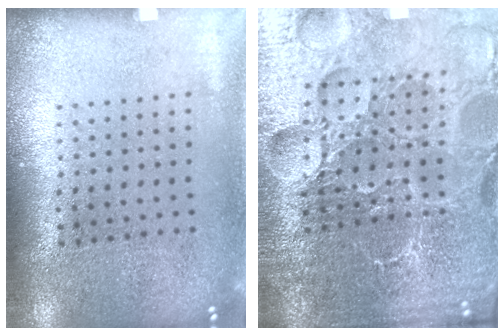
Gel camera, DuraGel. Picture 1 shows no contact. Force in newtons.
{"total": 5.8, "press": 5.4, "slide": 2.3}